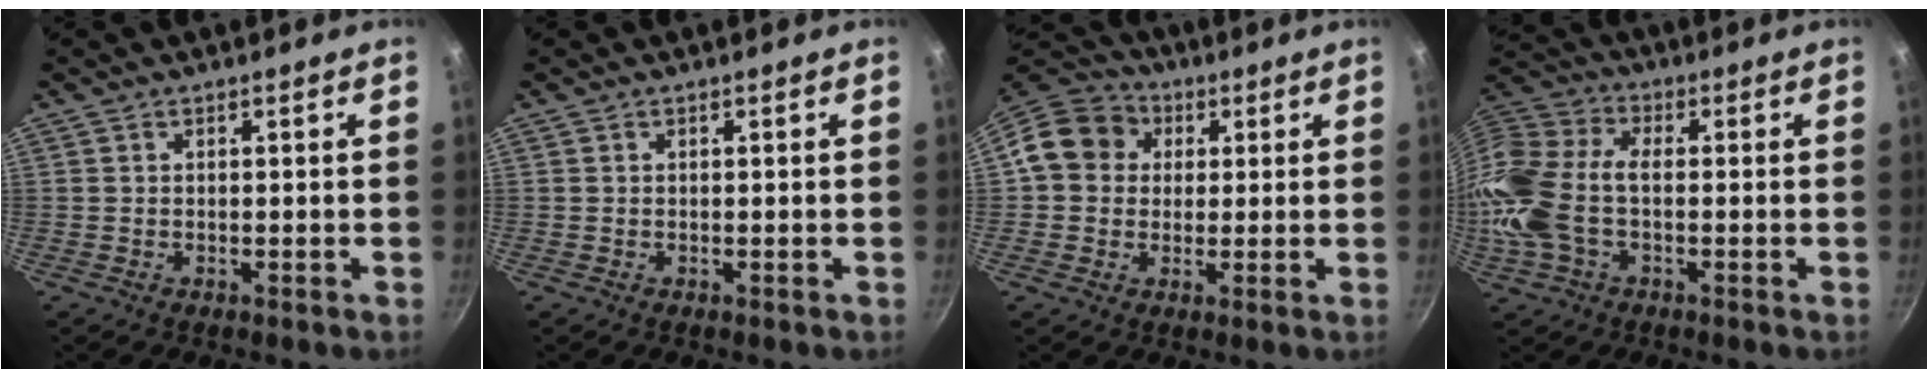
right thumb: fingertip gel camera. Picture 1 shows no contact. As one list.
[{"total": 0.0}, {"total": 11.7, "force": [2.4, 10.2, 5.2], "torque": [-0.070, 0.025, 0.023]}, {"total": 16.2, "force": [-1.8, 9.8, 12.8], "torque": [-0.271, 0.027, -0.053]}]